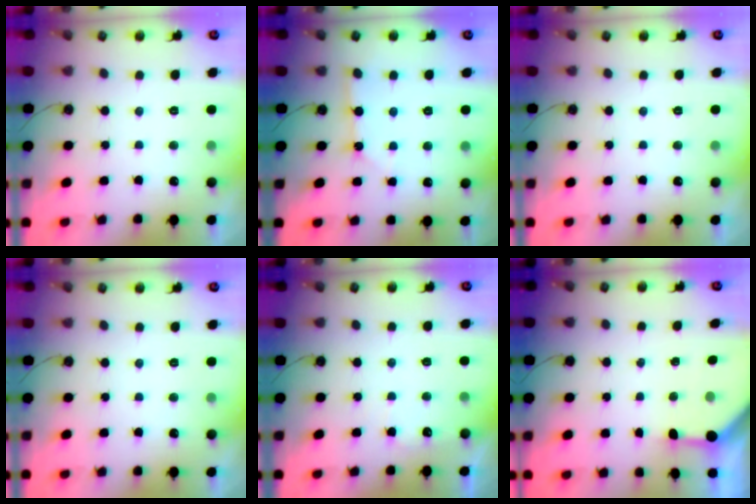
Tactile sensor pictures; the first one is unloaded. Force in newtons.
{"total": 2.7, "press": 2.7, "slide": 0.4}
{"total": 0.0}
{"total": 0.0}
{"total": 3.0, "press": 3.0, "slide": 0.3}
{"total": 3.2, "press": 3.2, "slide": 0.3}